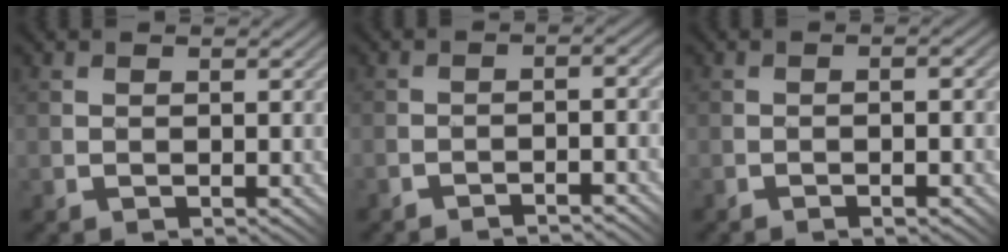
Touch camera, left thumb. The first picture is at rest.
{"total": 2.6, "force": [-2.3, -0.1, 1.3], "torque": [-0.020, 0.011, -0.045]}
{"total": 4.3, "force": [-1.8, 0.9, 3.8], "torque": [-0.048, 0.002, -0.019]}